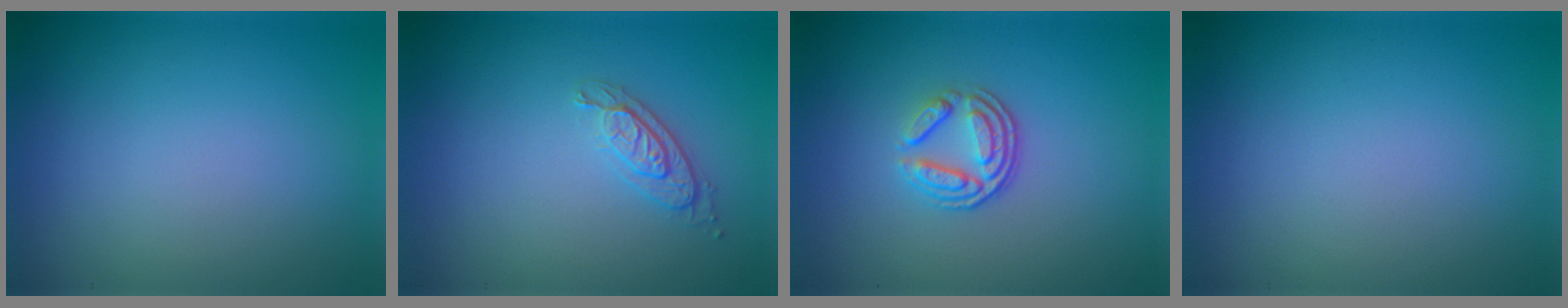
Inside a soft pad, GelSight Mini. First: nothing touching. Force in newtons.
{"total": 2.0, "press": 1.8, "slide": 0.9}
{"total": 3.5, "press": 2.6, "slide": 2.3}
{"total": 0.0}